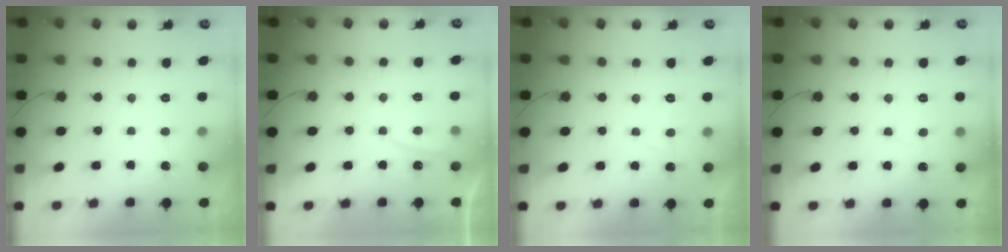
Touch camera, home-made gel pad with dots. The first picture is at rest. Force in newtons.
{"total": 2.7, "press": 2.6, "slide": 0.8}
{"total": 2.8, "press": 2.7, "slide": 0.6}
{"total": 4.4, "press": 4.4, "slide": 0.5}